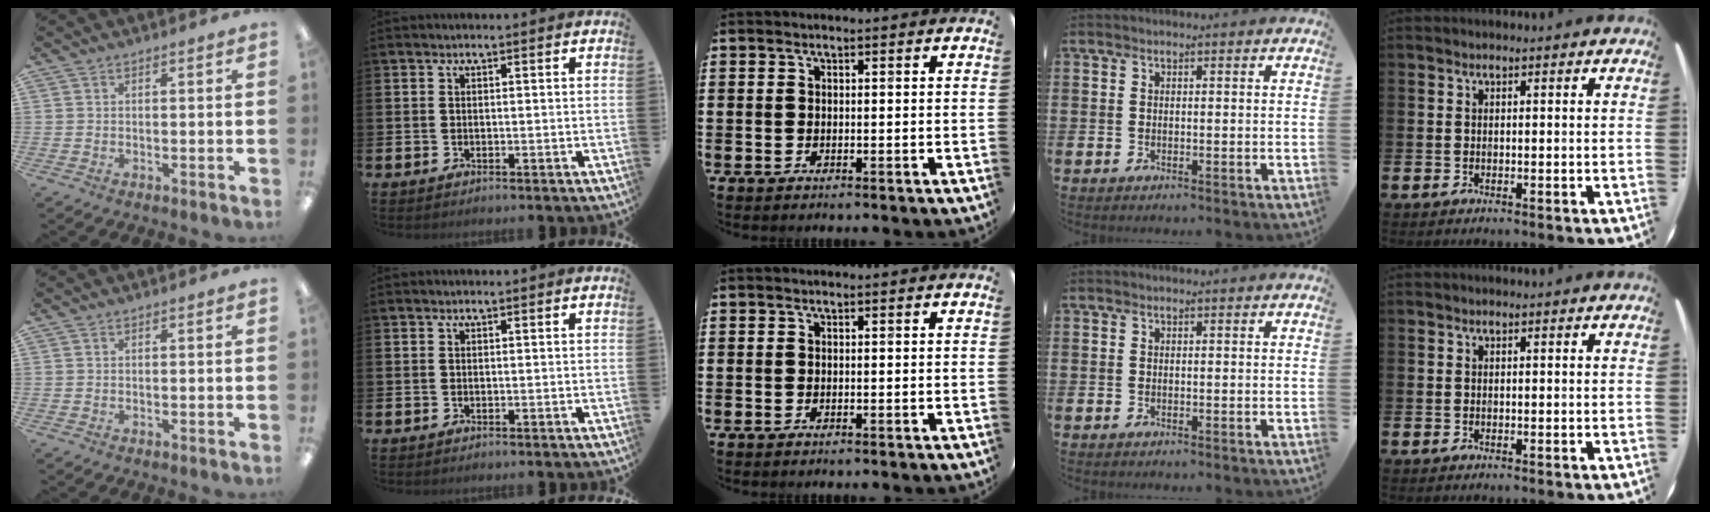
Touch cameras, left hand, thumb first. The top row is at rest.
{}